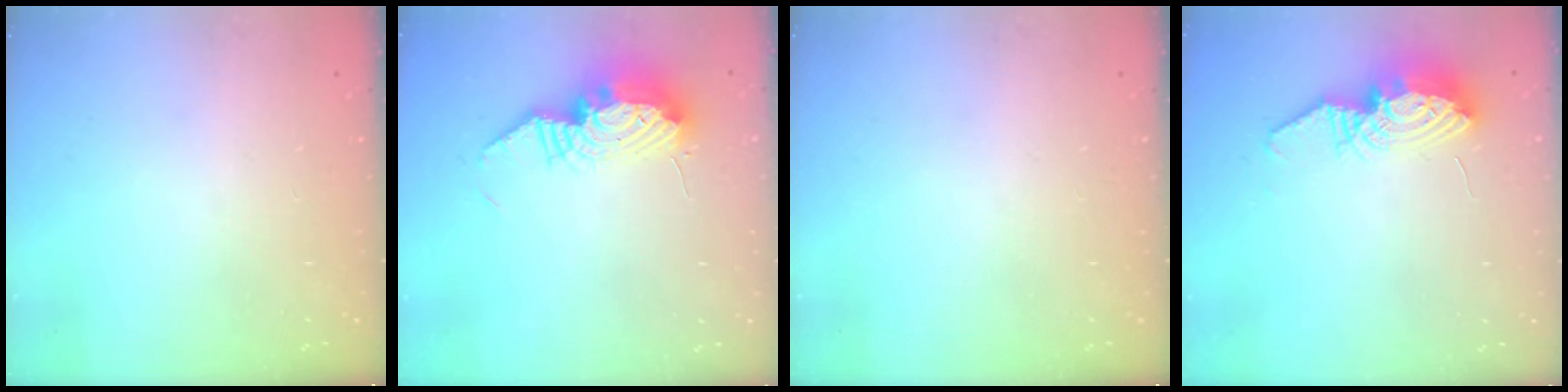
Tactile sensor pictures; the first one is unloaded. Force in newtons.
{"total": 13.1, "press": 13.1, "slide": 1.0}
{"total": 0.0}
{"total": 10.3, "press": 10.3, "slide": 0.9}